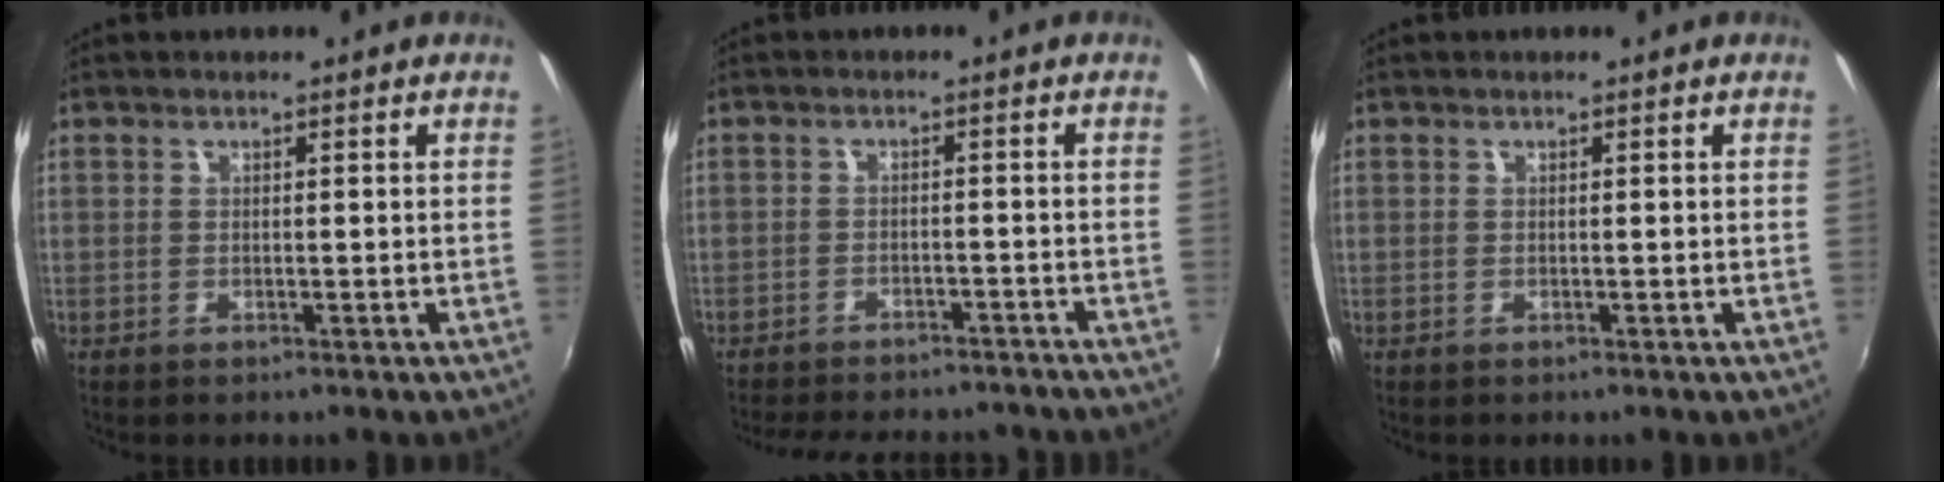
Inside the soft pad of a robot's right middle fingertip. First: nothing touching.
{"total": 13.8, "force": [-11.9, 4.8, 5.1], "torque": [-0.118, 0.003, -0.157]}
{"total": 0.0}